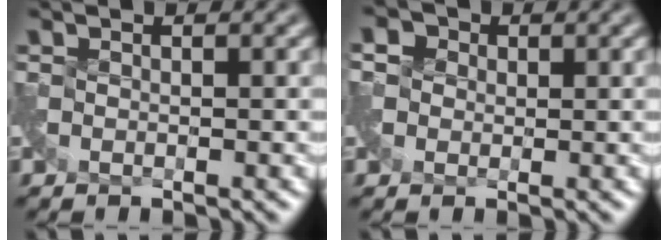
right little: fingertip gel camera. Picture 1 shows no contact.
{"total": 1.7, "force": [0.1, 1.6, 0.2], "torque": [0.000, 0.011, 0.001]}